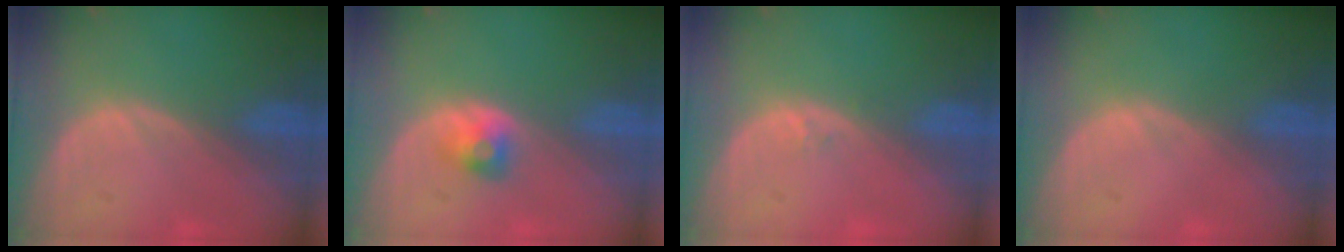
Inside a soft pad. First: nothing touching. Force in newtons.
{"total": 2.7, "press": 2.4, "slide": 1.1}
{"total": 0.6, "press": 0.5, "slide": 0.4}
{"total": 0.0}